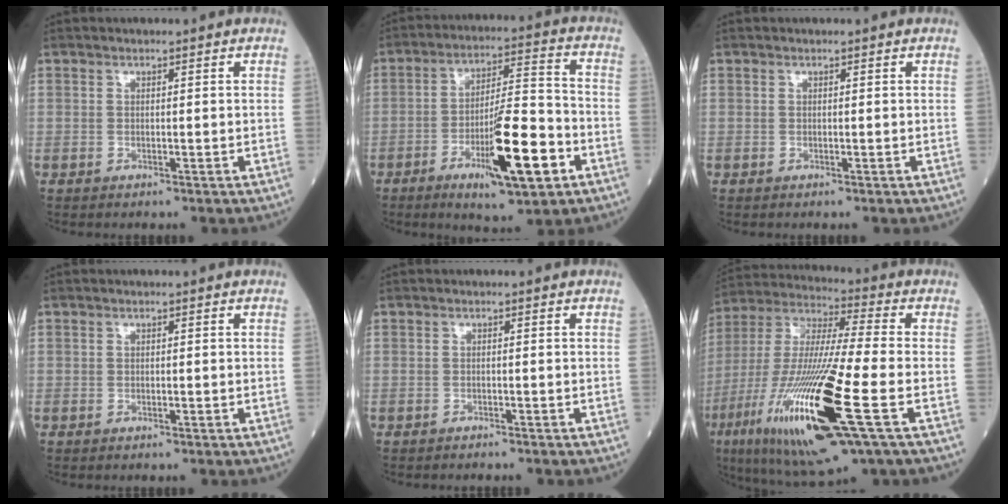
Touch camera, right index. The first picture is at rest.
{"total": 14.2, "force": [-5.9, 2.2, 12.7], "torque": [-0.211, -0.007, -0.094]}
{"total": 0.0}
{"total": 0.0}
{"total": 1.3, "force": [-1.2, 0.0, 0.4], "torque": [-0.007, 0.000, -0.015]}
{"total": 25.0, "force": [-8.5, 2.5, 23.3], "torque": [-0.503, -0.050, -0.154]}